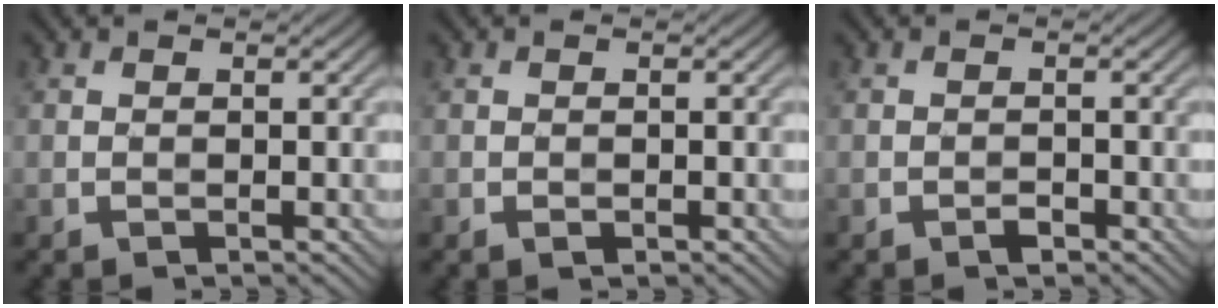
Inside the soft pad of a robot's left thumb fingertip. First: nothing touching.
{"total": 0.6, "force": [-0.4, 0.3, 0.2], "torque": [-0.002, -0.001, -0.004]}
{"total": 0.9, "force": [-0.8, 0.4, 0.3], "torque": [-0.002, 0.001, -0.015]}